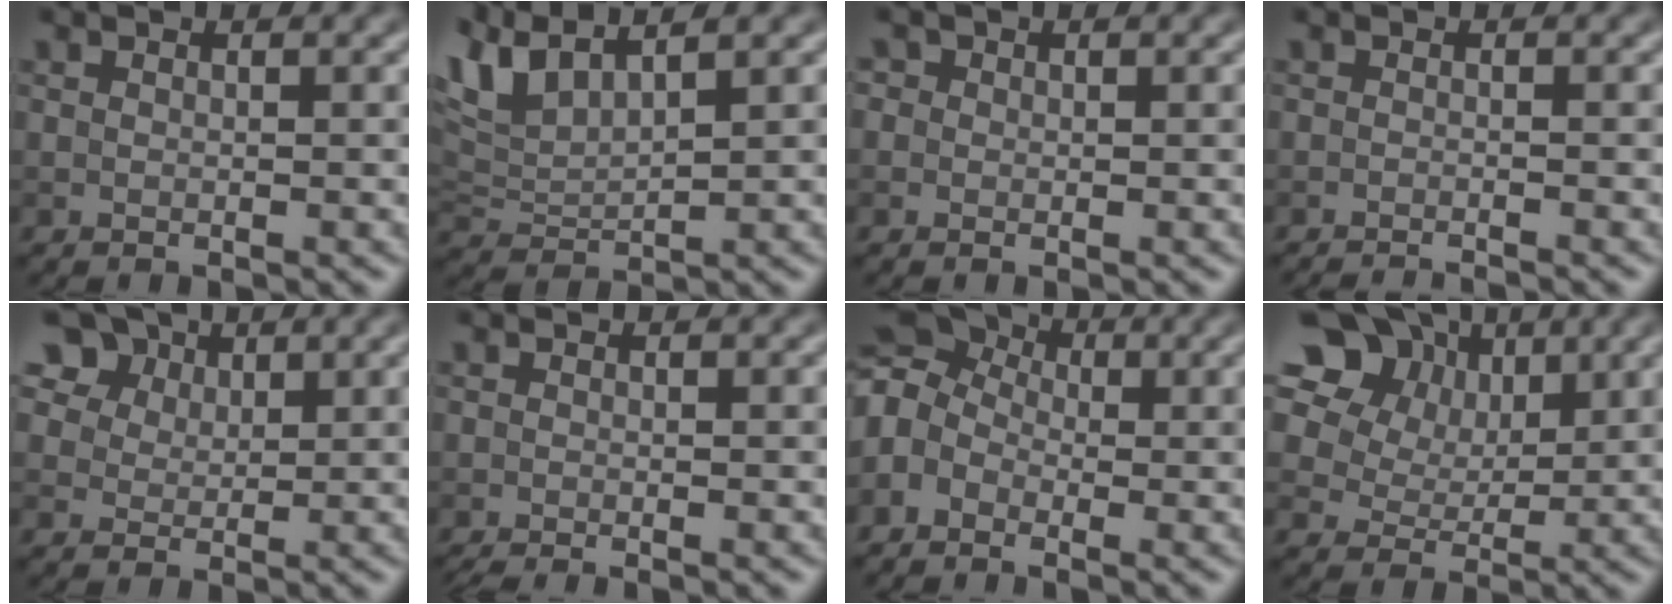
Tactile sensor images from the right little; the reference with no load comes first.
{"total": 5.6, "force": [4.1, 1.7, 3.4], "torque": [-0.088, 0.019, 0.082]}
{"total": 1.2, "force": [0.5, 1.1, 0.3], "torque": [-0.002, -0.001, -0.007]}
{"total": 2.7, "force": [-2.4, 0.4, 1.0], "torque": [-0.010, -0.003, -0.039]}
{"total": 8.6, "force": [5.3, 5.8, 3.4], "torque": [-0.087, 0.009, 0.091]}
{"total": 1.5, "force": [-1.1, 0.2, 1.0], "torque": [-0.008, -0.009, -0.021]}
{"total": 8.1, "force": [0.3, 6.5, 4.9], "torque": [-0.104, 0.032, -0.039]}
{"total": 17.4, "force": [8.6, 12.7, 8.1], "torque": [-0.199, 0.043, 0.171]}